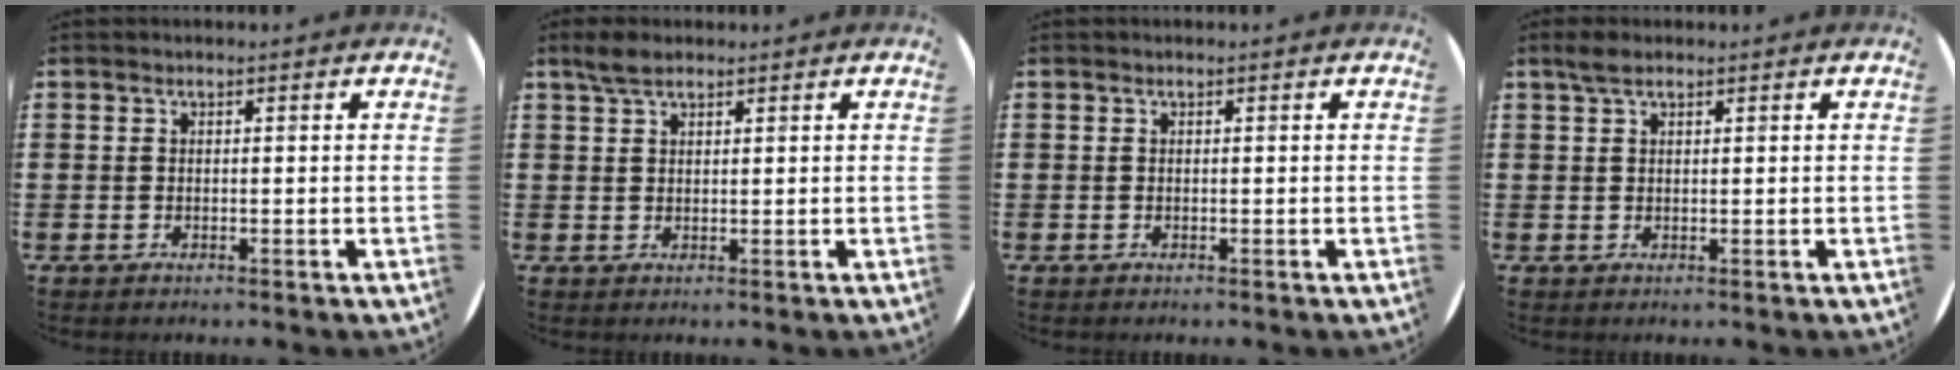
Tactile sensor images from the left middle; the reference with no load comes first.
{"total": 2.6, "force": [2.1, 0.9, 1.3], "torque": [-0.029, 0.007, 0.037]}
{"total": 0.0}
{"total": 1.7, "force": [1.3, 0.6, 1.0], "torque": [-0.020, 0.005, 0.023]}